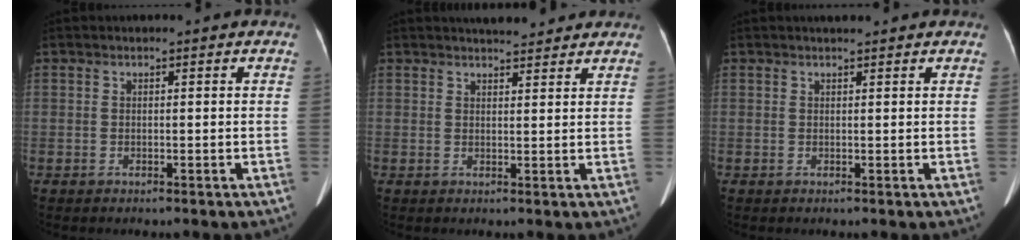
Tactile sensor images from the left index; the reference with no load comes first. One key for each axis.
{"total": 5.7, "fx": 5.2, "fy": 1.2, "fz": 1.9, "tx": -0.027, "ty": 0.015, "tz": 0.067}
{"total": 1.8, "fx": 1.6, "fy": 0.3, "fz": 0.8, "tx": -0.014, "ty": 0.013, "tz": 0.025}